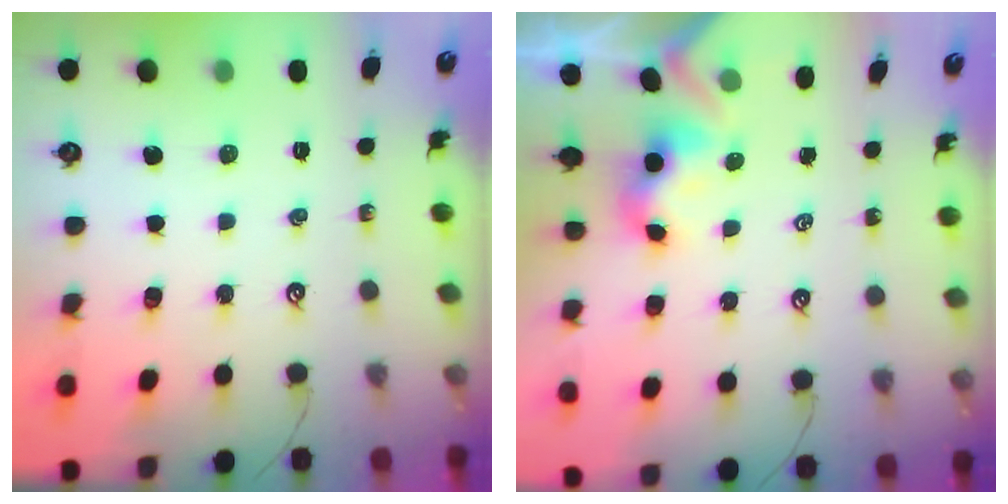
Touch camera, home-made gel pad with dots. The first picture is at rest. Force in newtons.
{"total": 3.6, "press": 3.6, "slide": 0.2}